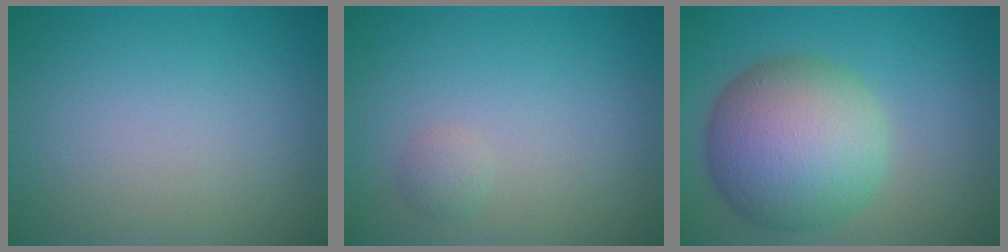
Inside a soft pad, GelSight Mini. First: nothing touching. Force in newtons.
{"total": 1.0, "press": 1.0, "slide": 0.1}
{"total": 10.1, "press": 10.1, "slide": 0.3}